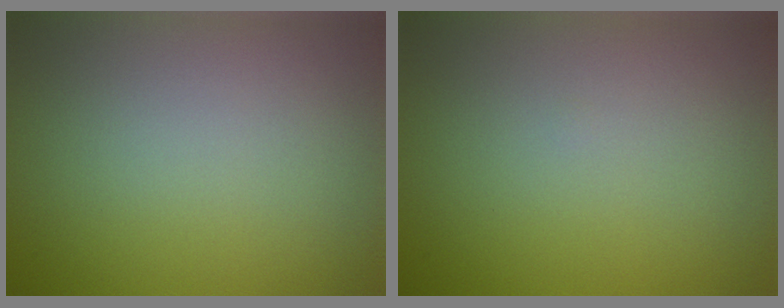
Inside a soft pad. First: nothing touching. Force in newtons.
{"total": 0.0}